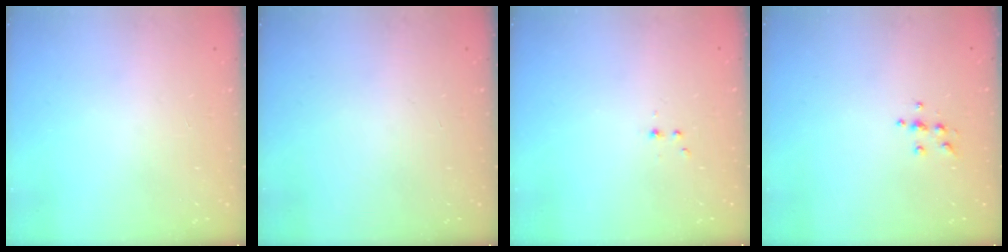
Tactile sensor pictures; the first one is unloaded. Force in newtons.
{"total": 0.0}
{"total": 2.2, "press": 1.9, "slide": 1.0}
{"total": 4.3, "press": 4.3, "slide": 0.6}